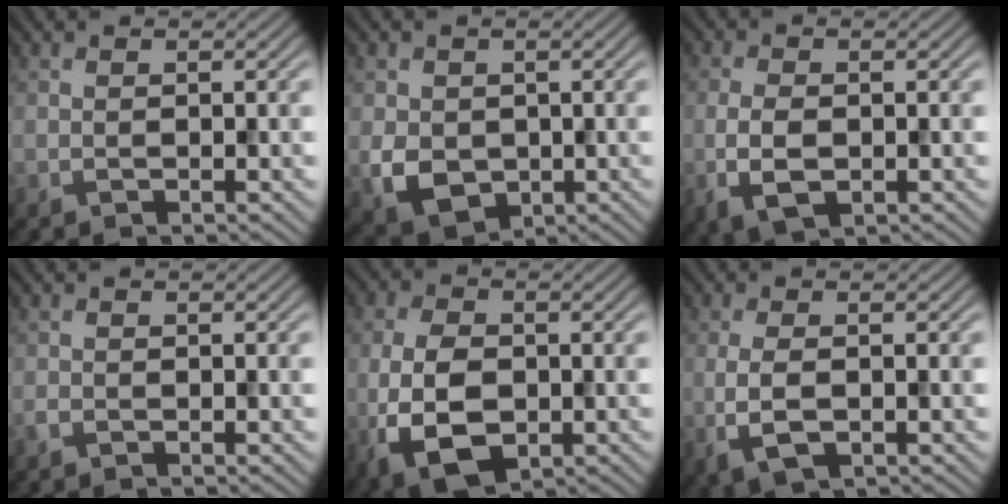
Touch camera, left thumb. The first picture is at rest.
{"total": 5.3, "force": [-0.6, 4.3, 3.0], "torque": [-0.077, -0.012, -0.012]}
{"total": 4.6, "force": [-1.2, 2.4, 3.8], "torque": [-0.087, -0.008, -0.022]}
{"total": 0.7, "force": [-0.5, 0.4, 0.3], "torque": [-0.008, -0.001, -0.009]}
{"total": 9.0, "force": [-2.3, 5.5, 6.7], "torque": [-0.162, -0.014, -0.048]}
{"total": 4.2, "force": [-0.9, 1.8, 3.7], "torque": [-0.093, -0.008, -0.018]}